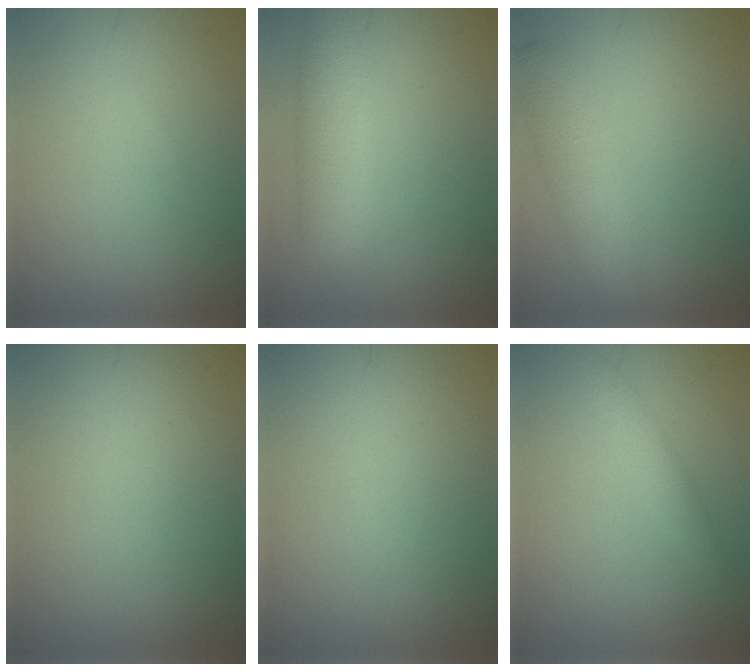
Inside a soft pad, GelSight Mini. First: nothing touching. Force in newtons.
{"total": 4.2, "press": 4.2, "slide": 0.2}
{"total": 3.8, "press": 3.8, "slide": 0.1}
{"total": 0.0}
{"total": 0.0}
{"total": 1.7, "press": 1.7, "slide": 0.1}